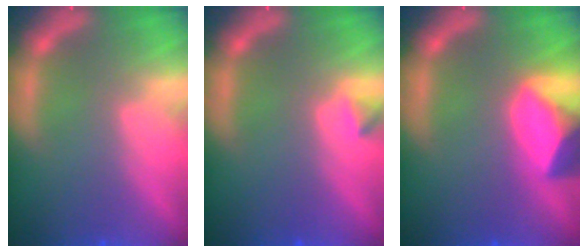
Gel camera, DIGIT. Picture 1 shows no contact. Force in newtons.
{"total": 0.9}
{"total": 6.9}